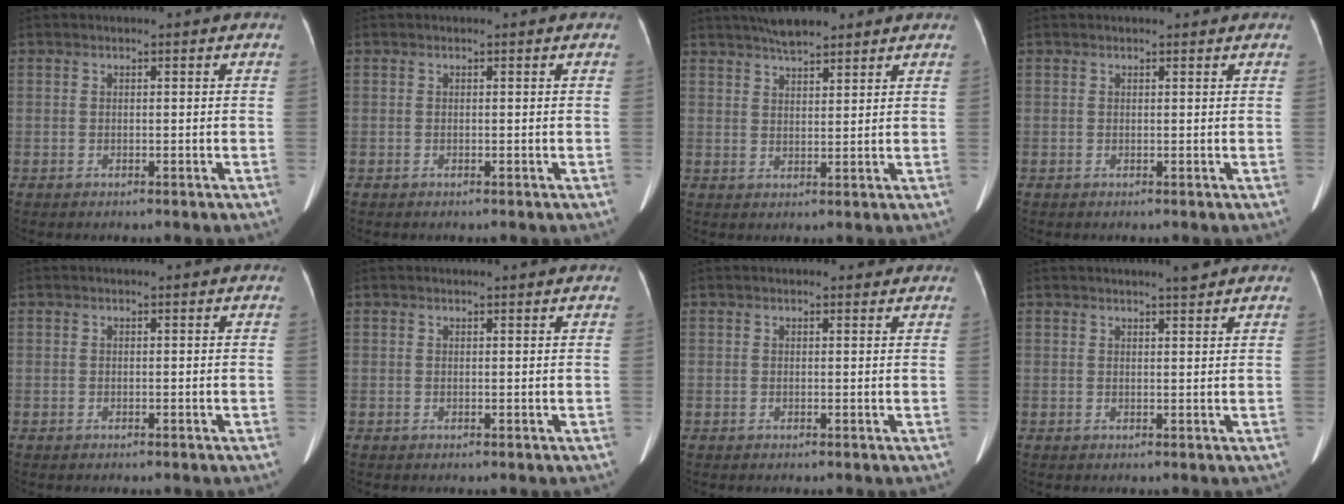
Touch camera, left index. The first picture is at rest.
{"total": 0.0}
{"total": 5.7, "force": [4.7, 1.3, 3.0], "torque": [-0.053, 0.017, 0.079]}
{"total": 1.7, "force": [1.5, 0.5, 0.7], "torque": [-0.010, 0.013, 0.017]}
{"total": 0.0}
{"total": 1.5, "force": [1.4, 0.1, 0.5], "torque": [-0.009, 0.006, 0.017]}
{"total": 2.2, "force": [1.9, 0.8, 0.7], "torque": [-0.007, 0.009, 0.019]}
{"total": 2.3, "force": [2.0, -0.1, 1.1], "torque": [-0.019, -0.004, 0.028]}